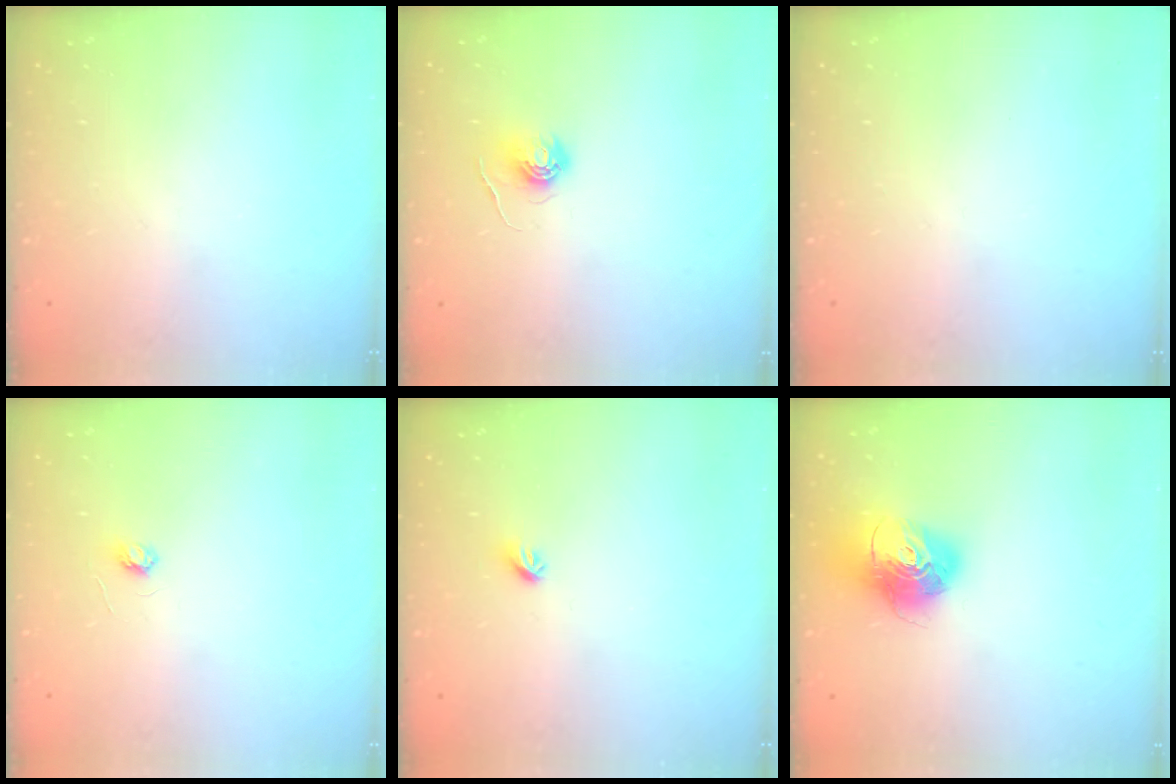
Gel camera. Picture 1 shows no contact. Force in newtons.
{"total": 5.8, "press": 5.8, "slide": 0.3}
{"total": 0.0}
{"total": 3.1, "press": 3.1, "slide": 0.4}
{"total": 5.7, "press": 5.6, "slide": 0.8}
{"total": 16.9, "press": 16.9, "slide": 1.7}